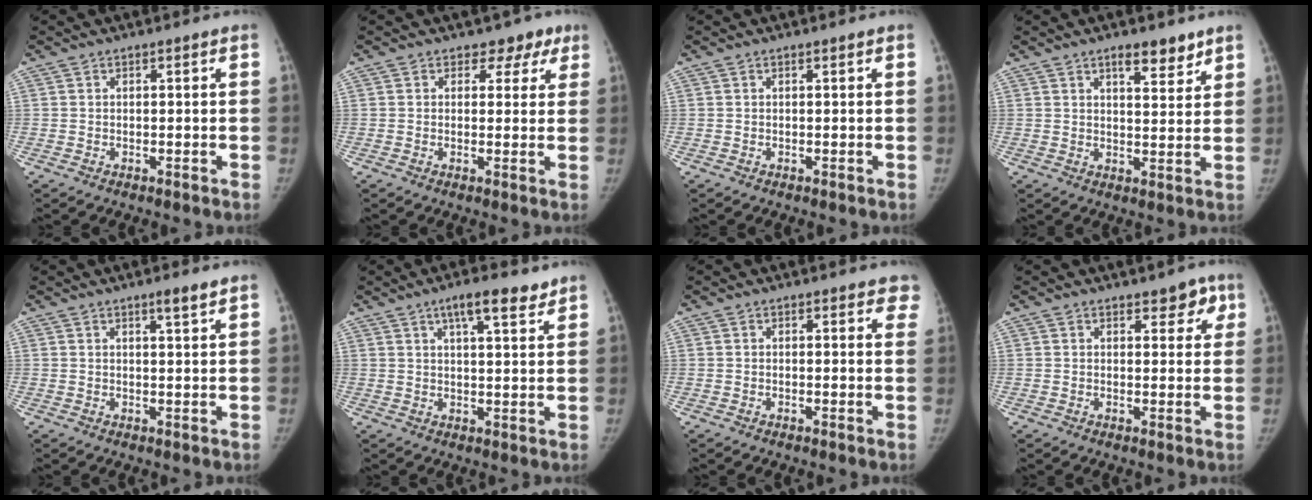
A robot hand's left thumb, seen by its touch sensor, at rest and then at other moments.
{"total": 3.9, "force": [2.4, 3.1, 0.7], "torque": [0.028, -0.008, 0.019]}
{"total": 0.0}
{"total": 5.9, "force": [4.1, 2.2, 3.6], "torque": [-0.028, -0.026, 0.060]}
{"total": 2.4, "force": [1.7, 0.1, 1.7], "torque": [-0.023, -0.013, 0.028]}
{"total": 7.2, "force": [4.7, 1.9, 5.1], "torque": [-0.064, -0.019, 0.073]}
{"total": 3.5, "force": [2.8, 1.5, 1.4], "torque": [0.015, -0.009, 0.017]}
{"total": 4.1, "force": [2.4, 2.3, 2.4], "torque": [0.008, -0.008, 0.026]}